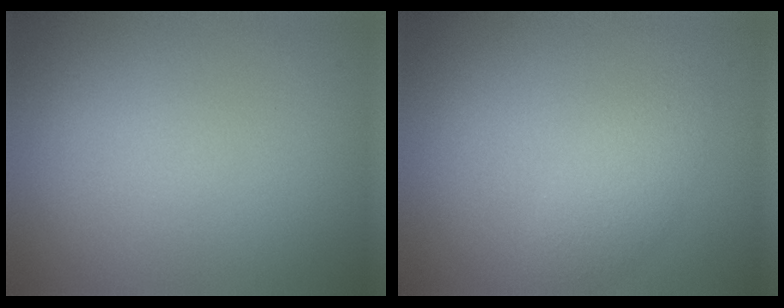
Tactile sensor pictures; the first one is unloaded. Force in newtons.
{"total": 2.1, "press": 2.1, "slide": 0.0}